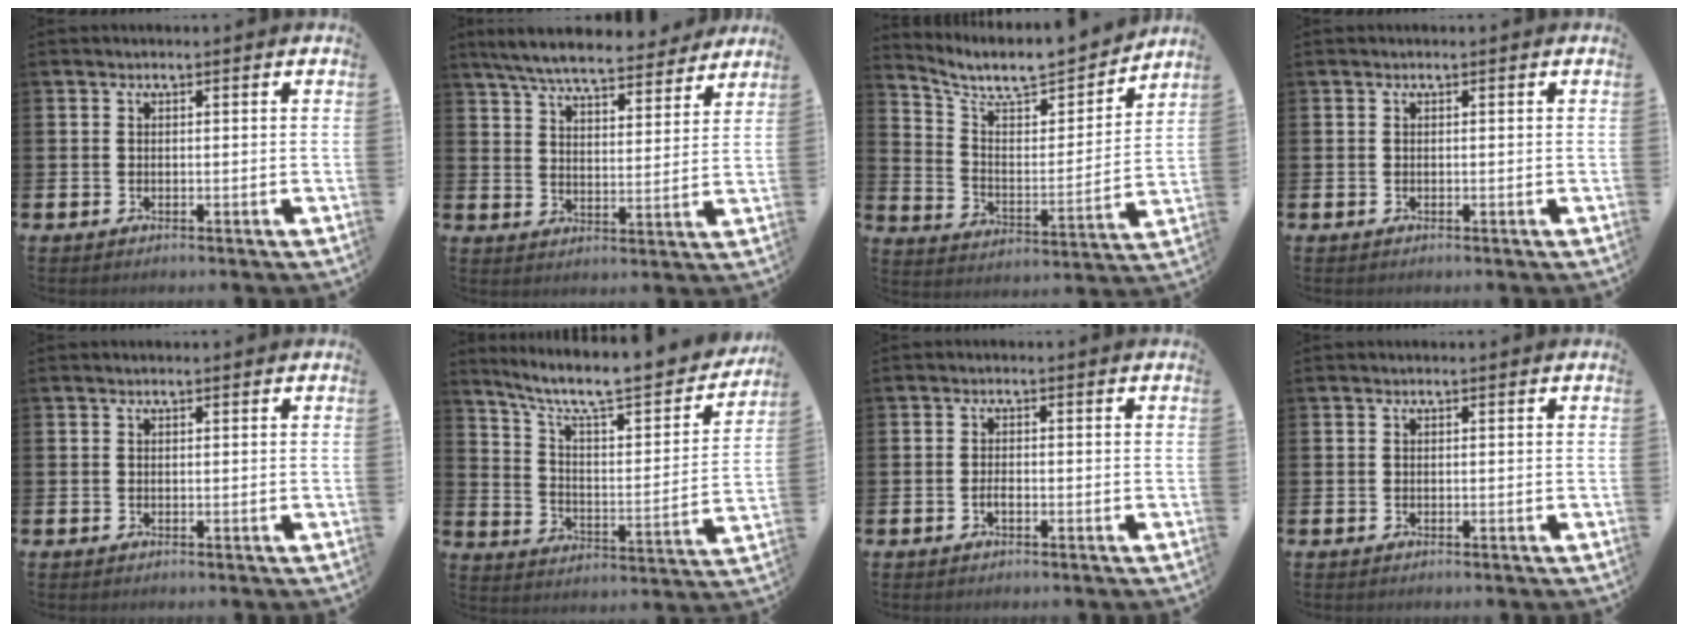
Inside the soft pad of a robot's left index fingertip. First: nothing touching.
{"total": 7.3, "force": [6.8, 1.1, 2.3], "torque": [-0.068, -0.041, 0.120]}
{"total": 7.8, "force": [6.9, 2.3, 2.7], "torque": [-0.086, -0.055, 0.116]}
{"total": 0.0}
{"total": 0.0}
{"total": 9.0, "force": [7.4, 1.9, 4.7], "torque": [-0.111, -0.061, 0.117]}
{"total": 1.2, "force": [-0.6, 0.5, 1.0], "torque": [-0.015, -0.002, -0.012]}
{"total": 0.0}